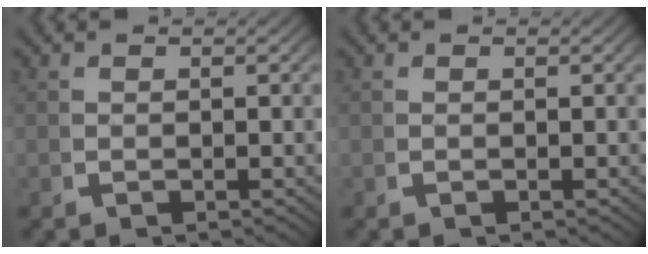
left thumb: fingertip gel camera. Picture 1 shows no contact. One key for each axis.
{"total": 0.0}